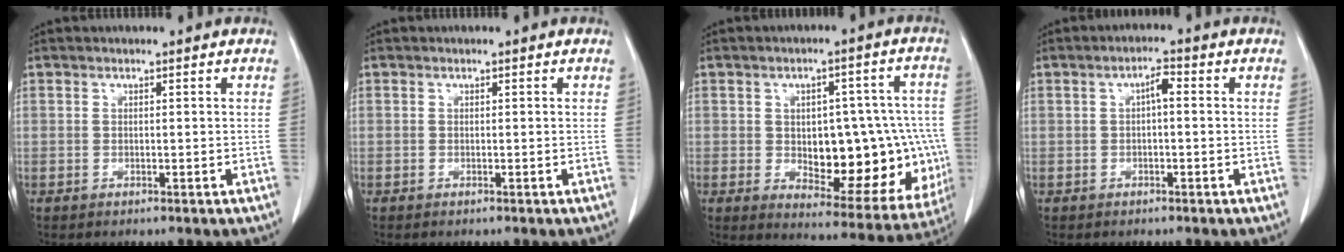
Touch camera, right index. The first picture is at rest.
{"total": 0.0}
{"total": 19.5, "force": [-2.1, 9.1, 17.1], "torque": [-0.185, 0.025, 0.006]}
{"total": 2.4, "force": [0.2, 0.7, 2.3], "torque": [-0.038, 0.008, 0.003]}